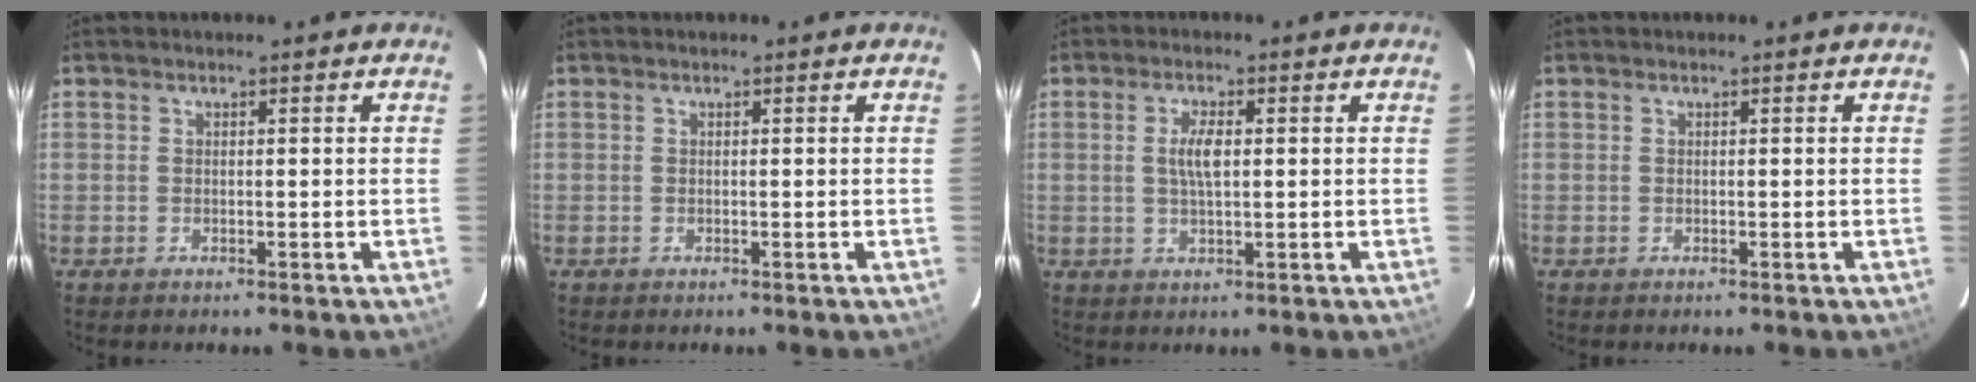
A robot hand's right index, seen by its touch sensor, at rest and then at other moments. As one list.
[{"total": 0.0}, {"total": 3.9, "force": [0.5, 1.3, 3.6], "torque": [-0.069, 0.002, 0.010]}, {"total": 0.0}]